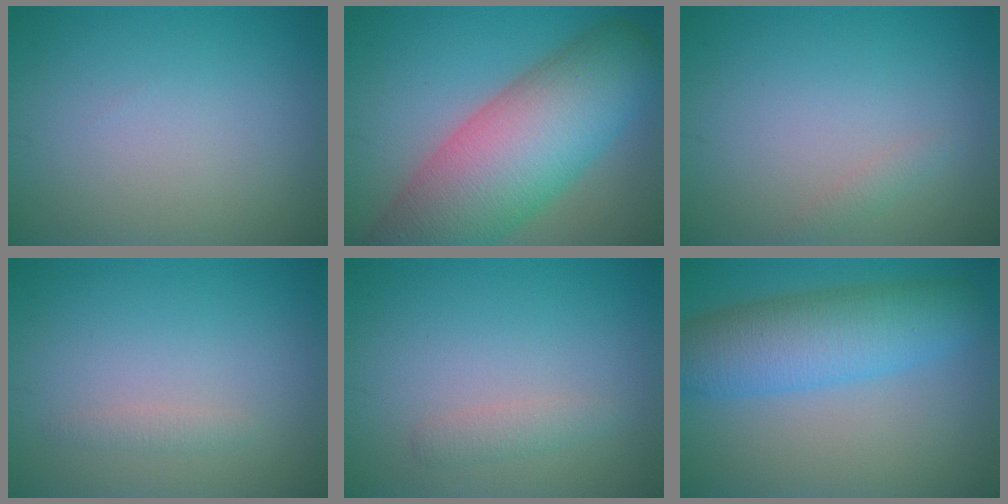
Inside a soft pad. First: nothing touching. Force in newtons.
{"total": 13.3, "press": 13.3, "slide": 0.6}
{"total": 0.8, "press": 0.8, "slide": 0.1}
{"total": 0.8, "press": 0.8, "slide": 0.0}
{"total": 1.3, "press": 1.3, "slide": 0.0}
{"total": 7.4, "press": 7.4, "slide": 0.2}